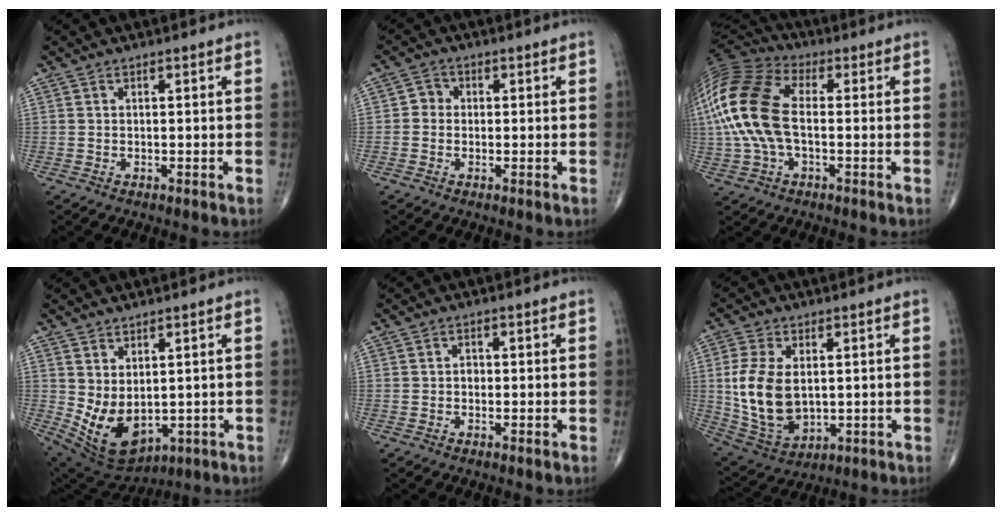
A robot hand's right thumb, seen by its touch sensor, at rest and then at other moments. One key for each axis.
{"total": 2.5, "fx": -0.2, "fy": 2.2, "fz": 1.0, "tx": 0.001, "ty": 0.008, "tz": -0.012}
{"total": 18.3, "fx": 0.1, "fy": 10.3, "fz": 15.1, "tx": -0.345, "ty": 0.027, "tz": -0.004}
{"total": 10.7, "fx": -0.2, "fy": 6.6, "fz": 8.4, "tx": -0.138, "ty": -0.012, "tz": 0.032}
{"total": 1.0, "fx": -0.1, "fy": 0.8, "fz": 0.6, "tx": -0.003, "ty": 0.003, "tz": -0.005}
{"total": 13.6, "fx": 1.0, "fy": 8.3, "fz": 10.7, "tx": -0.209, "ty": -0.013, "tz": 0.035}